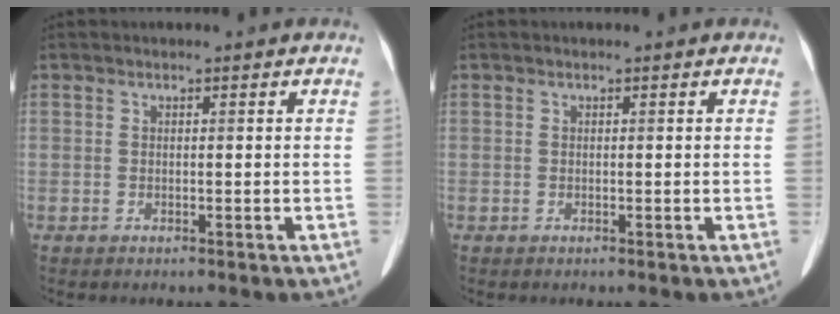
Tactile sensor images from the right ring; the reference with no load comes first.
{"total": 0.0}